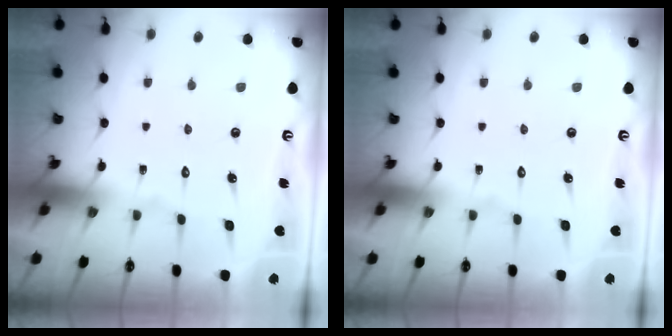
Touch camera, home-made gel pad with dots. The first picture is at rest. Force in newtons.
{"total": 0.0}